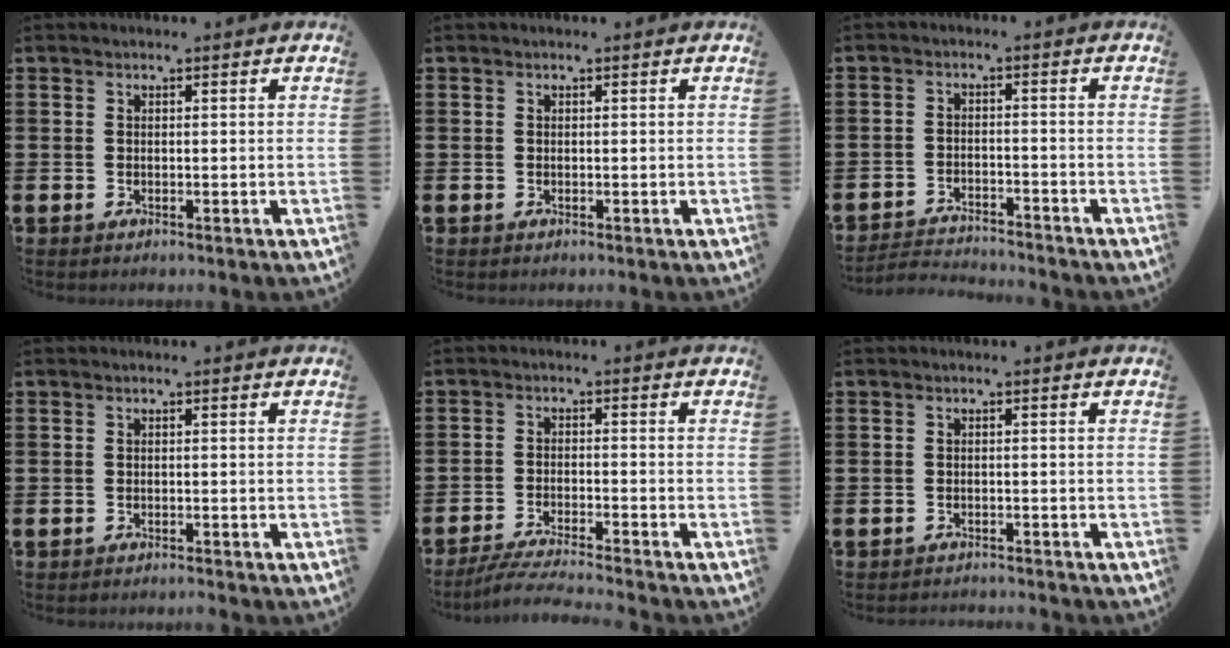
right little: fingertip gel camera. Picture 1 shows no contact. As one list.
[{"total": 0.0}, {"total": 2.7, "force": [-2.7, 0.1, 0.0], "torque": [-0.006, 0.002, -0.058]}, {"total": 0.5, "force": [-0.5, -0.1, 0.1], "torque": [-0.001, -0.002, -0.011]}, {"total": 3.8, "force": [-3.5, -0.3, 1.6], "torque": [-0.024, -0.008, -0.065]}, {"total": 1.0, "force": [-1.0, -0.1, -0.1], "torque": [0.000, 0.002, -0.022]}]